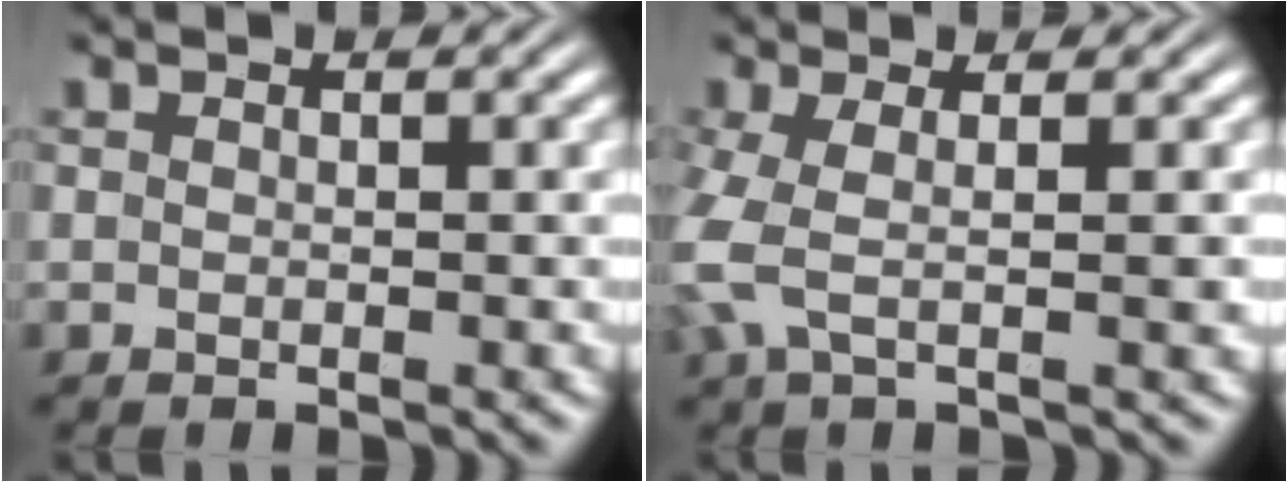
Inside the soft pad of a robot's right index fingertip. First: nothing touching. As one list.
[{"total": 3.8, "force": [-0.1, 1.9, 3.2], "torque": [-0.094, -0.015, 0.002]}]